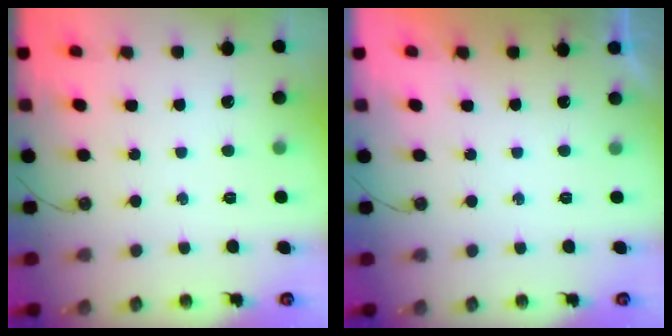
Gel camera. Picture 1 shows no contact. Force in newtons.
{"total": 0.0}